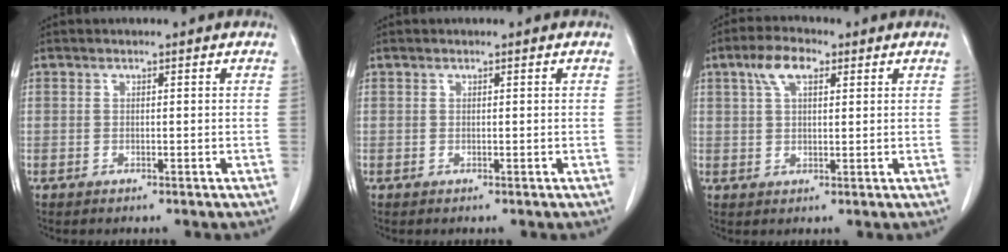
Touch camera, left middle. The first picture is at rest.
{"total": 0.0}
{"total": 5.3, "force": [2.6, 2.2, 4.0], "torque": [-0.085, 0.015, 0.050]}